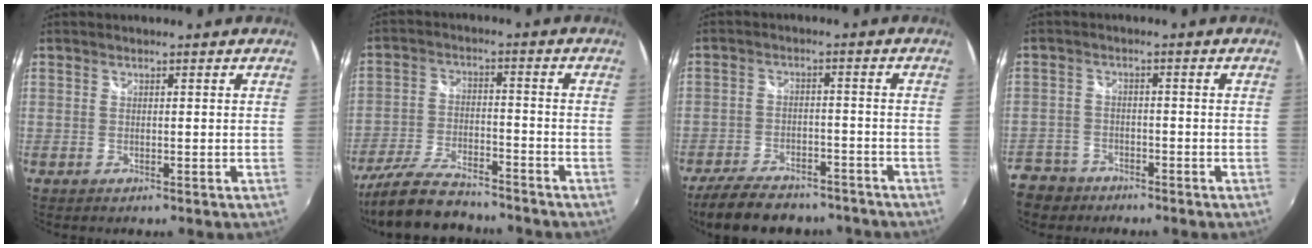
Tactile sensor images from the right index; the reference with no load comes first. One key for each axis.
{"total": 14.6, "fx": -12.5, "fy": 3.8, "fz": 6.5, "tx": -0.155, "ty": -0.026, "tz": -0.222}
{"total": 16.0, "fx": -12.9, "fy": 6.3, "fz": 7.0, "tx": -0.157, "ty": -0.007, "tz": -0.186}
{"total": 8.6, "fx": -5.6, "fy": 6.1, "fz": 2.1, "tx": -0.080, "ty": 0.011, "tz": -0.099}